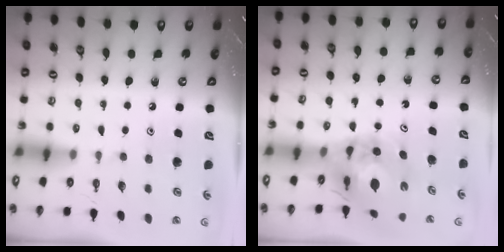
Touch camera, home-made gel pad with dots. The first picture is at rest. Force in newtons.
{"total": 11.8, "press": 11.7, "slide": 1.3}